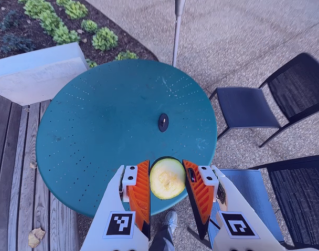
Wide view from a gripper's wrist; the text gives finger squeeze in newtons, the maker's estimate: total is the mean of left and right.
{"total": 13.2, "left": 13.9, "right": 12.6}